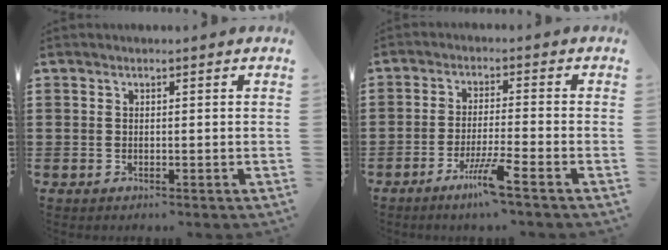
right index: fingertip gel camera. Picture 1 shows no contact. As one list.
[{"total": 6.0, "force": [-3.7, -0.5, 4.6], "torque": [-0.093, -0.015, -0.068]}]